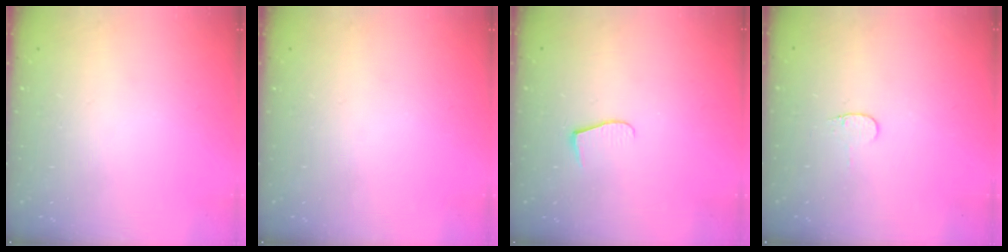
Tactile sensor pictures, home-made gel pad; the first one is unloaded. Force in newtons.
{"total": 0.0}
{"total": 6.2, "press": 6.2, "slide": 0.4}
{"total": 3.4, "press": 3.3, "slide": 0.4}